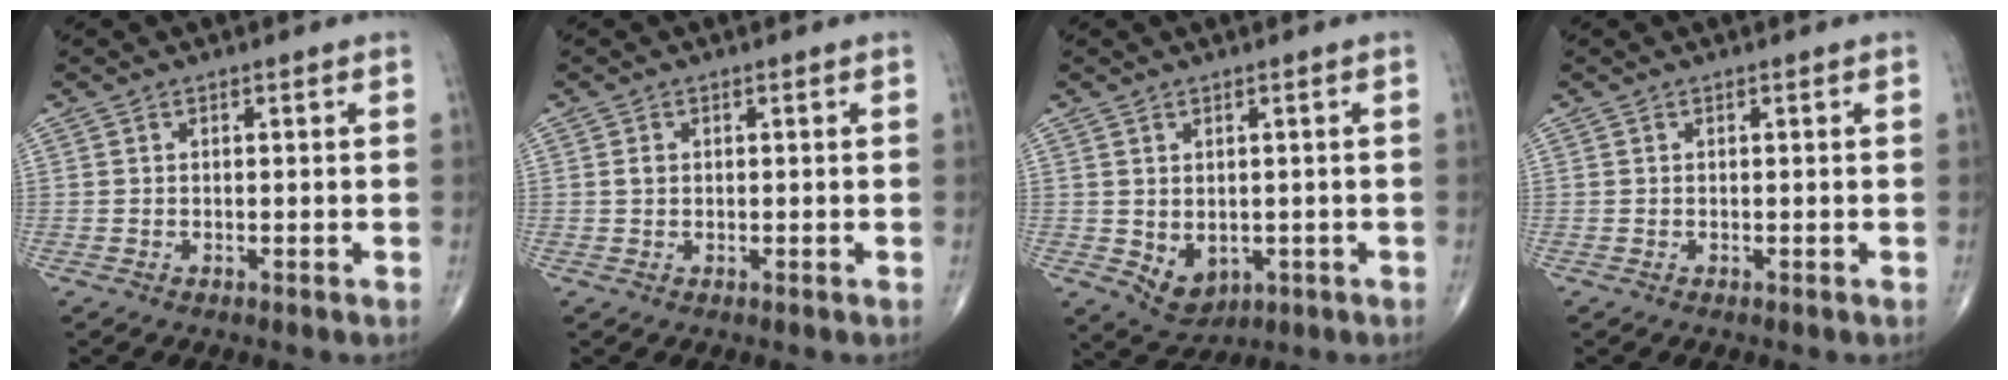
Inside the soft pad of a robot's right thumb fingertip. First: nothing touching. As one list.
[{"total": 1.1, "force": [0.2, 0.8, 0.7], "torque": [-0.011, 0.002, 0.004]}, {"total": 6.0, "force": [-1.1, 4.4, 3.9], "torque": [-0.041, -0.005, 0.003]}, {"total": 0.0}]